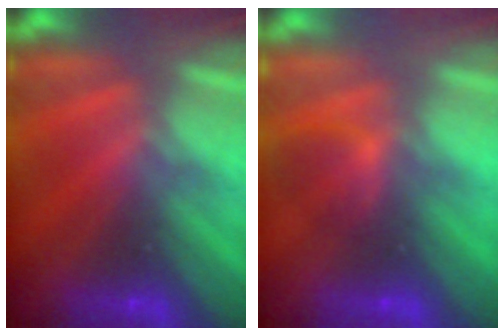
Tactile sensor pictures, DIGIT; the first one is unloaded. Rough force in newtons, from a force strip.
{"total": 2.1}